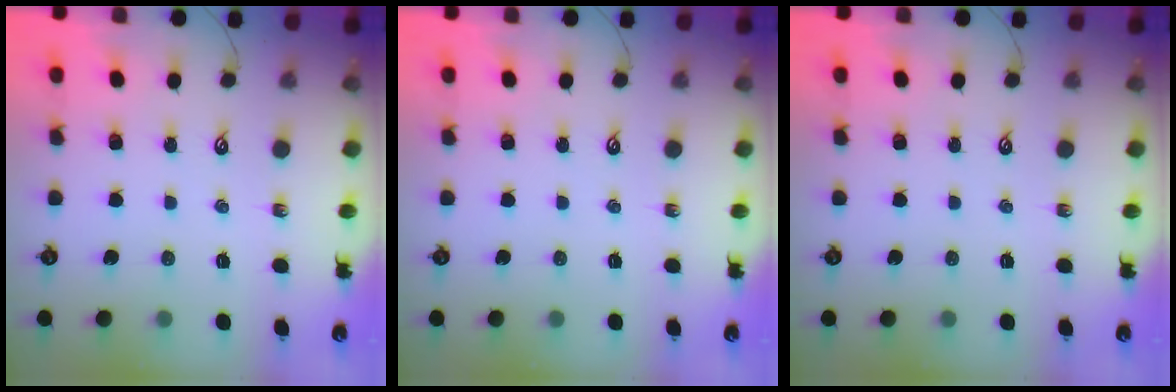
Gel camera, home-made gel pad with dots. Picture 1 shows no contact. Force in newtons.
{"total": 0.0}
{"total": 0.0}